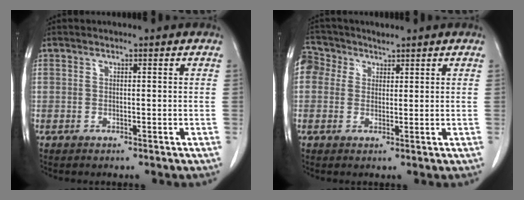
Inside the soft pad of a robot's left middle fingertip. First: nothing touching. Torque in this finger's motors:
{"motor_torque": [0.27, -0.25, 0.05, 0.01]}